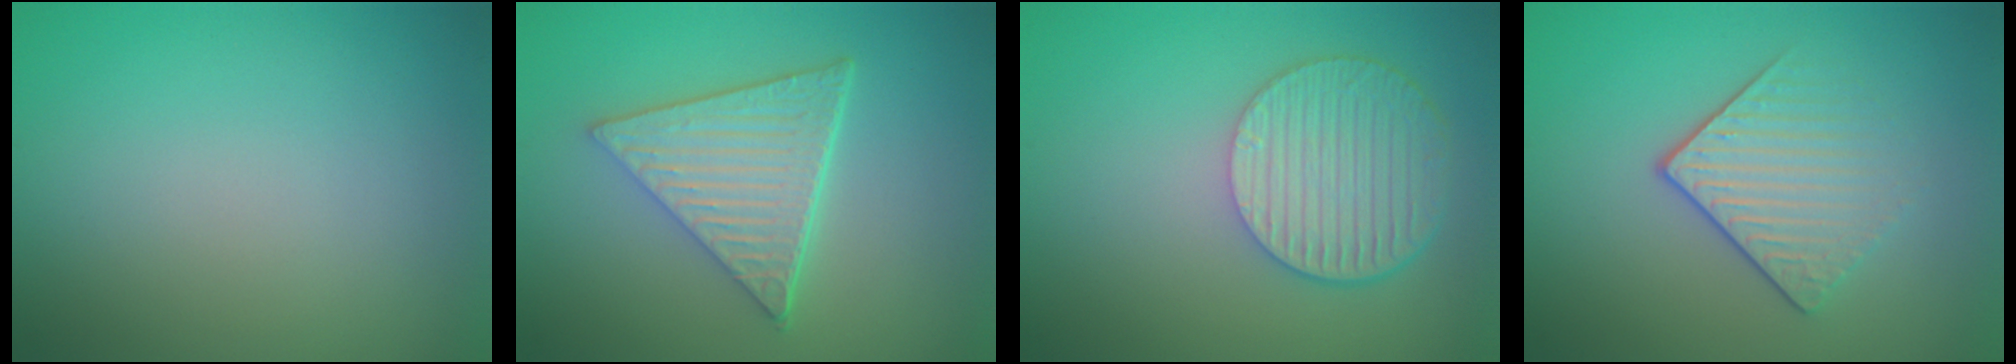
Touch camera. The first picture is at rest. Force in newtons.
{"total": 6.3, "press": 4.6, "slide": 4.3}
{"total": 6.1, "press": 4.5, "slide": 4.2}
{"total": 3.7, "press": 2.8, "slide": 2.4}